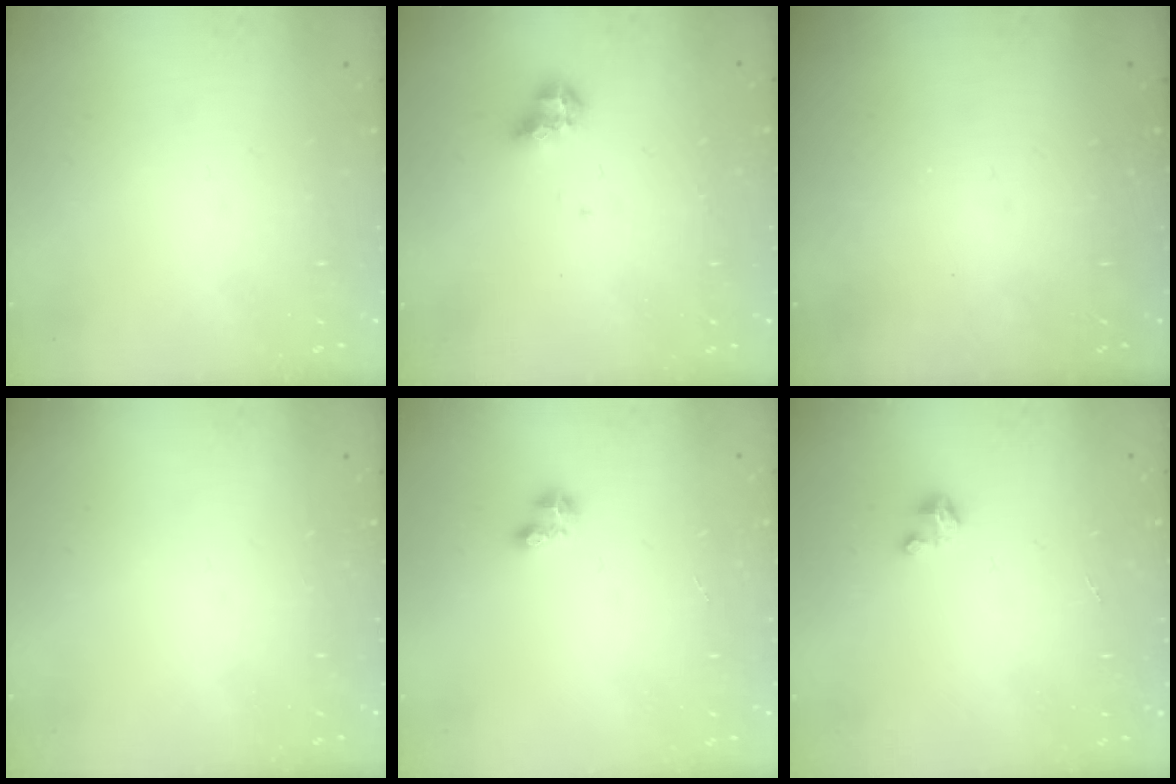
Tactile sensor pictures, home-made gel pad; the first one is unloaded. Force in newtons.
{"total": 7.1, "press": 7.1, "slide": 0.3}
{"total": 0.0}
{"total": 0.0}
{"total": 3.0, "press": 3.0, "slide": 0.3}
{"total": 2.7, "press": 2.7, "slide": 0.1}